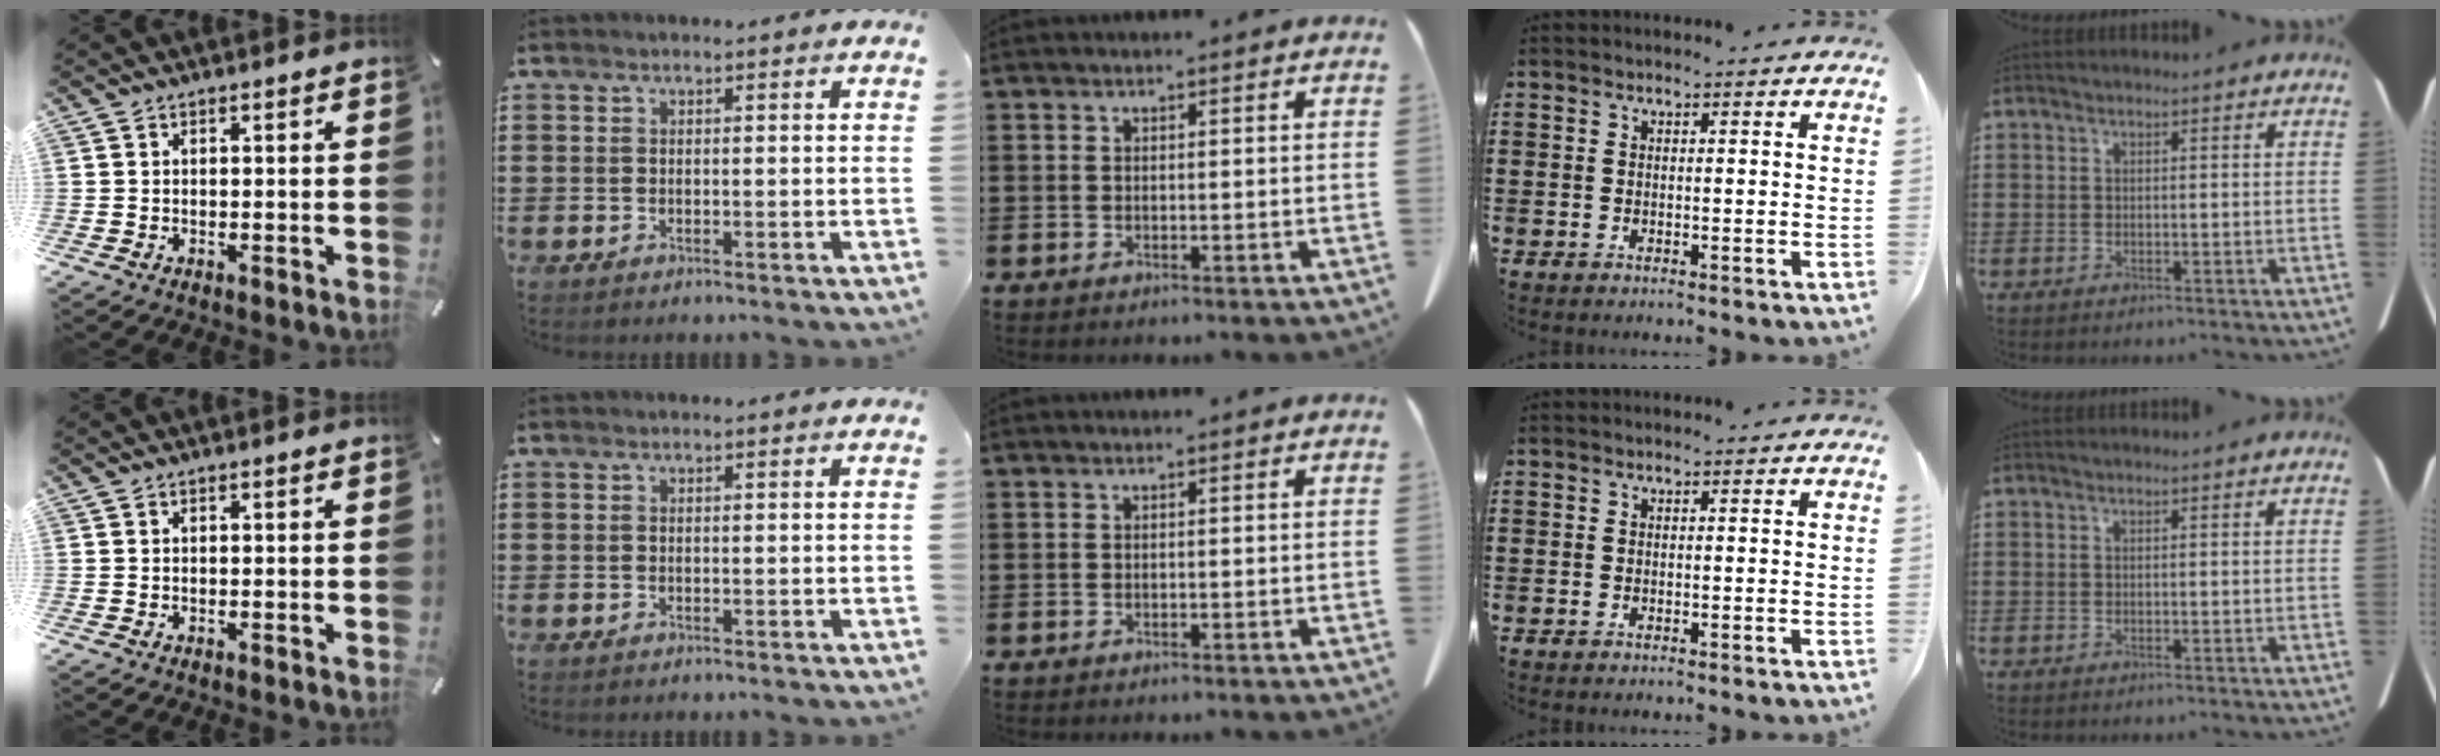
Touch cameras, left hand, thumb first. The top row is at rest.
{}